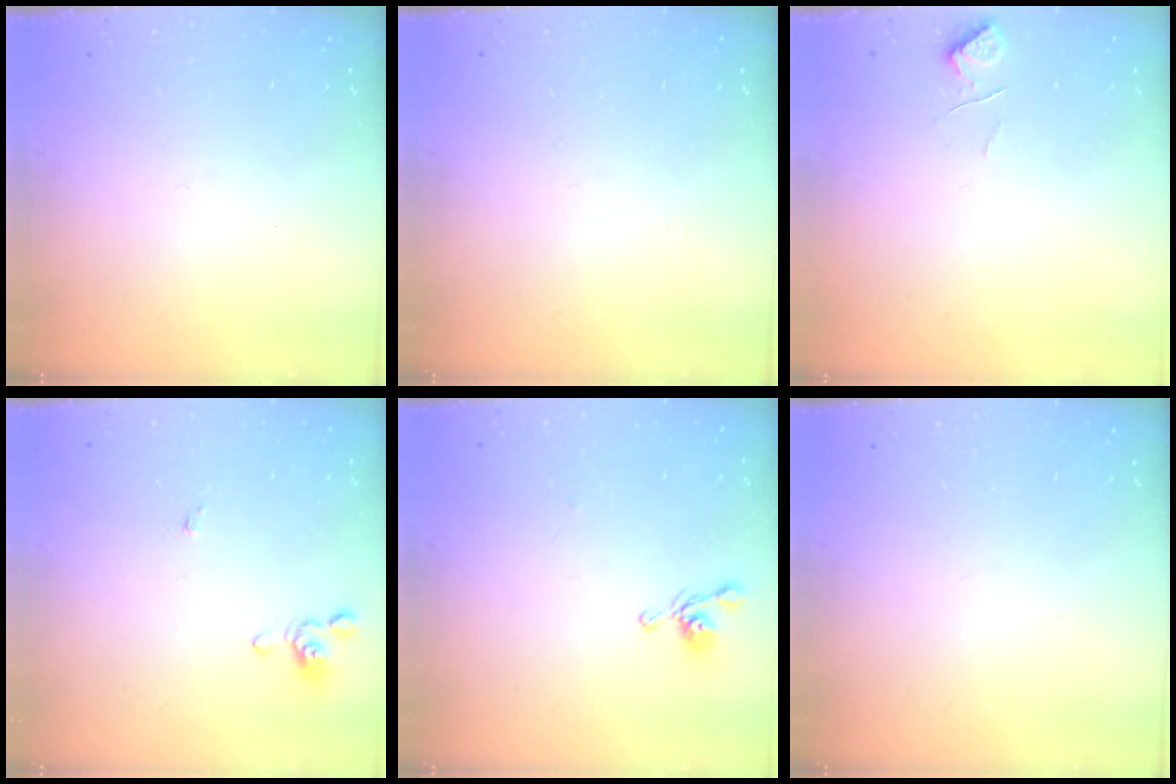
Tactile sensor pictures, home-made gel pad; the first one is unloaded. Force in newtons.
{"total": 0.0}
{"total": 1.0, "press": 0.7, "slide": 0.6}
{"total": 0.5, "press": 0.5, "slide": 0.3}
{"total": 4.3, "press": 4.3, "slide": 0.2}
{"total": 0.0}